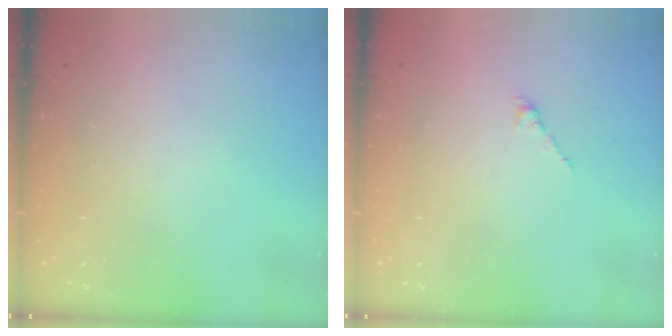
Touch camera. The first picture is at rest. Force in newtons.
{"total": 1.3, "press": 1.2, "slide": 0.5}